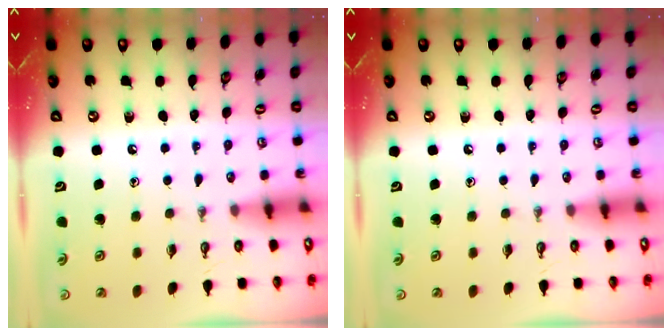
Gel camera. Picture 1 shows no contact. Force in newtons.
{"total": 0.0}